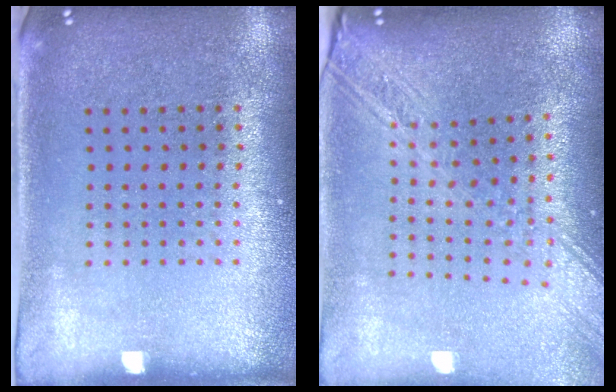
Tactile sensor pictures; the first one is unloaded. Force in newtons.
{"total": 2.7, "press": 2.1, "slide": 1.6}